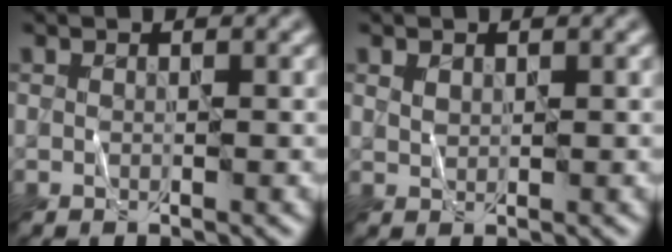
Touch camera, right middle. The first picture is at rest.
{"total": 1.0, "force": [0.7, 0.5, 0.4], "torque": [-0.013, 0.002, 0.018]}